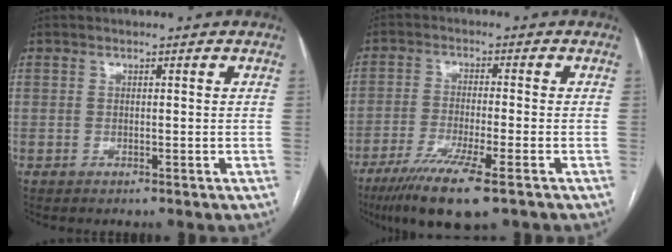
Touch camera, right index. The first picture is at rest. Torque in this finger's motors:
{"motor_torque": [0.56, -0.54, 0.37, 0.15]}